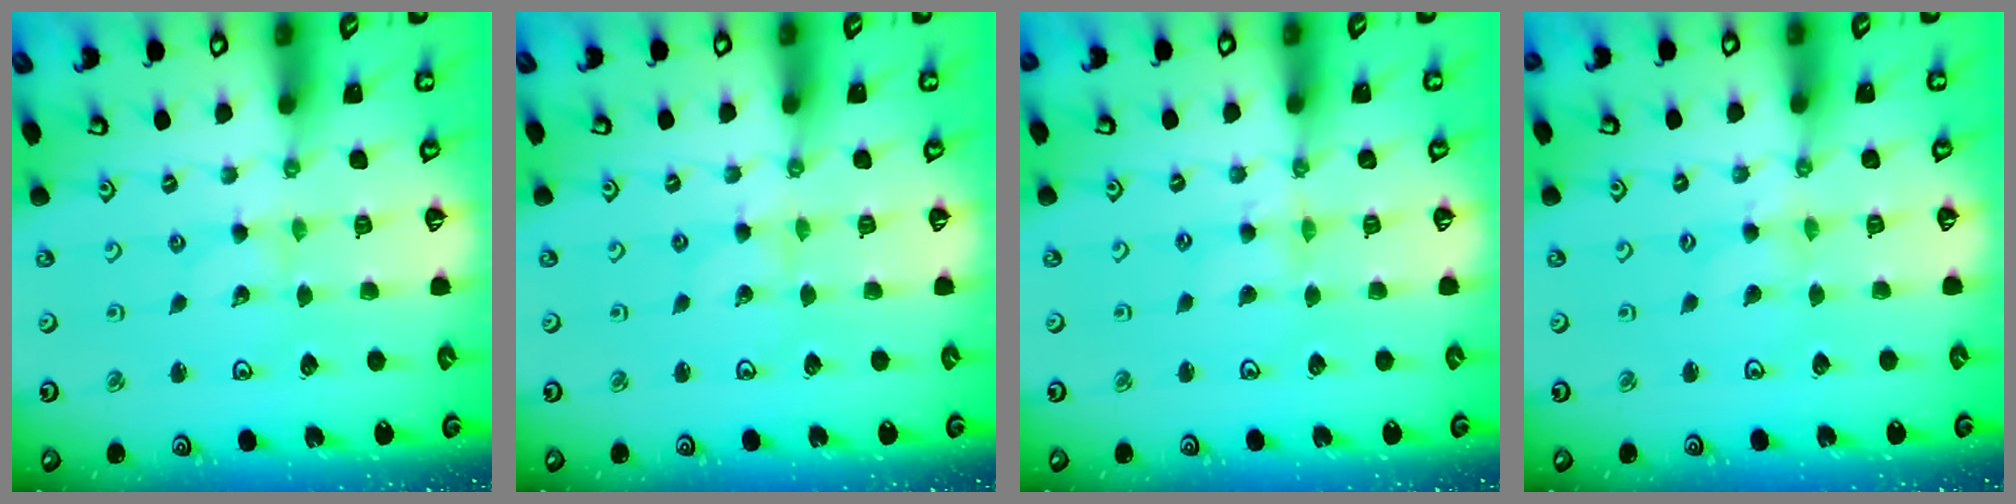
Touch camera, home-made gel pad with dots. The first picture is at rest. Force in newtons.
{"total": 0.0}
{"total": 1.7, "press": 1.7, "slide": 0.2}
{"total": 0.8, "press": 0.7, "slide": 0.3}